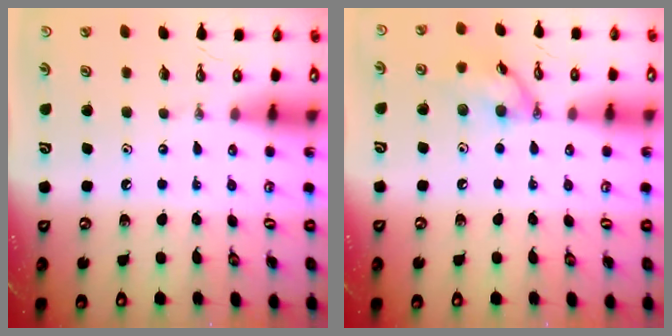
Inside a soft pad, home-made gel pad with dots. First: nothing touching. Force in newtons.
{"total": 10.9, "press": 10.9, "slide": 0.2}